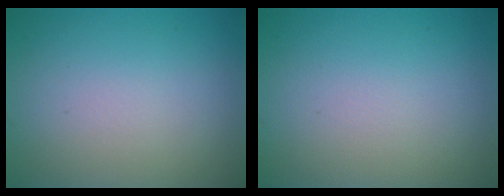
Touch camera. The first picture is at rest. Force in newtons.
{"total": 0.0}